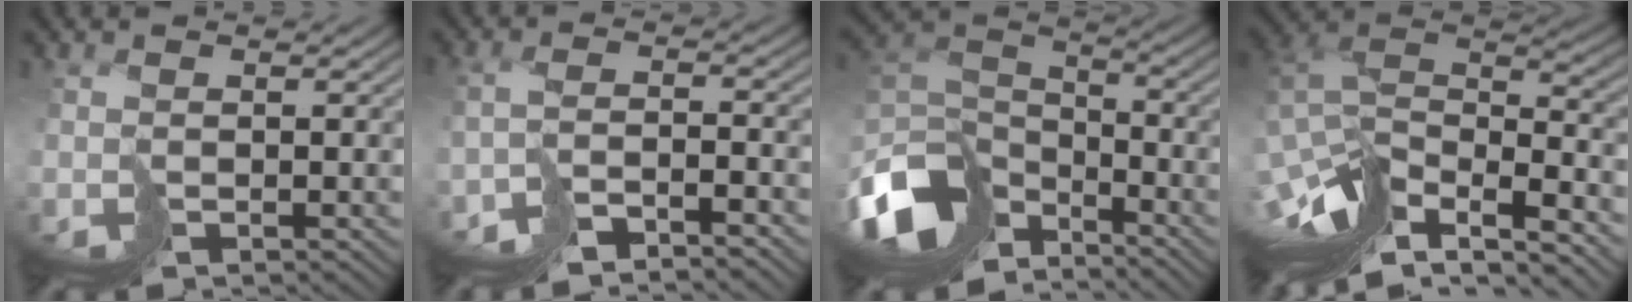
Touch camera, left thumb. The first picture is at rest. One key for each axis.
{"total": 5.2, "fx": -4.8, "fy": 0.3, "fz": 1.9, "tx": -0.030, "ty": 0.007, "tz": -0.089}
{"total": 13.0, "fx": -8.6, "fy": 6.9, "fz": 6.8, "tx": -0.188, "ty": -0.011, "tz": -0.168}
{"total": 14.0, "fx": -8.5, "fy": 6.4, "fz": 9.2, "tx": -0.244, "ty": -0.014, "tz": -0.125}